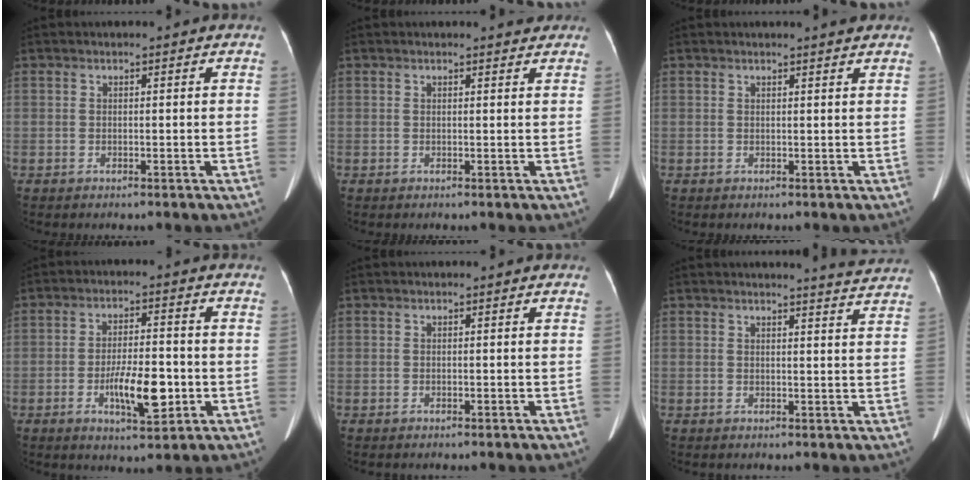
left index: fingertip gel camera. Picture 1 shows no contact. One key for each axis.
{"total": 1.3, "fx": 1.3, "fy": 0.1, "fz": 0.2, "tx": -0.008, "ty": -0.004, "tz": 0.013}
{"total": 2.1, "fx": 1.9, "fy": -0.3, "fz": 0.8, "tx": -0.015, "ty": -0.001, "tz": 0.023}
{"total": 8.7, "fx": -2.7, "fy": 2.6, "fz": 7.9, "tx": -0.138, "ty": -0.004, "tz": -0.044}
{"total": 0.0}
{"total": 4.8, "fx": 4.6, "fy": -0.8, "fz": 0.7, "tx": -0.018, "ty": -0.014, "tz": 0.042}